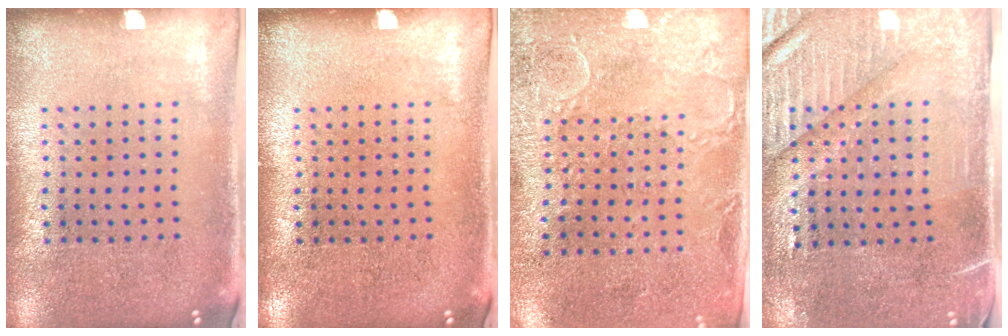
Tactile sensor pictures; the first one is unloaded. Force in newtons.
{"total": 0.0}
{"total": 2.9, "press": 2.4, "slide": 1.7}
{"total": 3.4, "press": 3.1, "slide": 1.4}